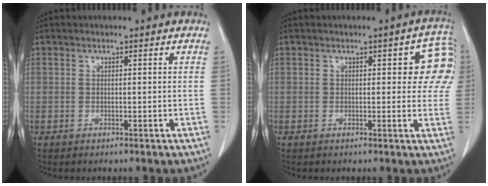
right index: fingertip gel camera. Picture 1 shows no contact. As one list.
[{"total": 6.7, "force": [2.0, 3.1, 5.6], "torque": [-0.038, 0.016, 0.015]}]